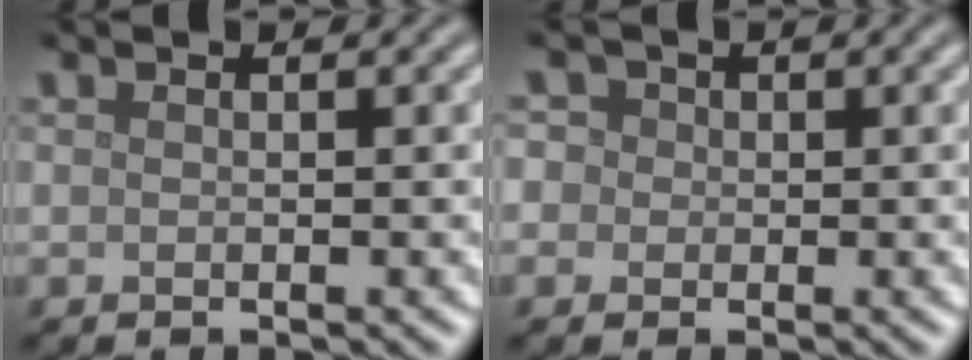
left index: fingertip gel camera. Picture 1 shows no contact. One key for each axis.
{"total": 4.1, "fx": 1.4, "fy": 3.5, "fz": 1.6, "tx": -0.014, "ty": 0.032, "tz": -0.006}